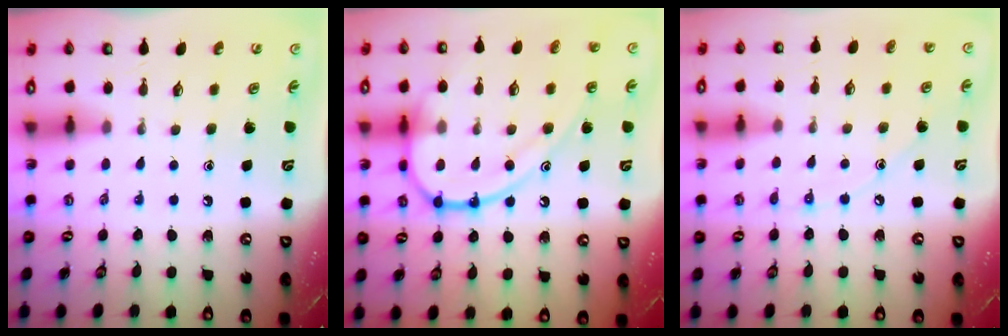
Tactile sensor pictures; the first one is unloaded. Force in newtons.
{"total": 17.5, "press": 17.4, "slide": 1.8}
{"total": 5.5, "press": 5.5, "slide": 0.5}